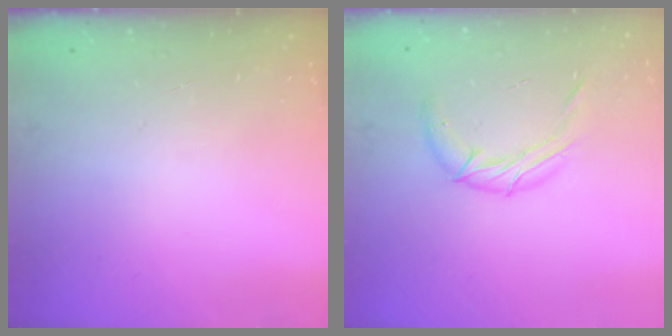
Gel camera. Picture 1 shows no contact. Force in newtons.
{"total": 9.5, "press": 9.5, "slide": 0.7}